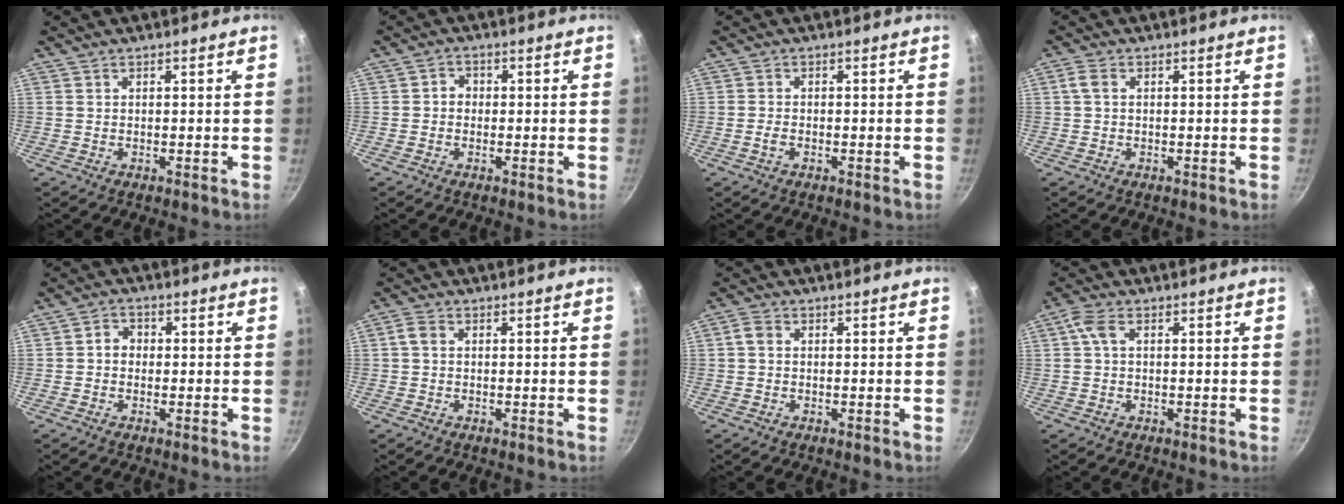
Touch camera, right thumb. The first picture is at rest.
{"total": 2.2, "force": [-0.2, 1.9, 1.0], "torque": [-0.007, 0.008, -0.007]}
{"total": 1.3, "force": [-0.6, 0.8, 0.8], "torque": [-0.024, 0.007, -0.012]}
{"total": 2.2, "force": [0.4, 1.4, 1.6], "torque": [-0.037, 0.006, 0.007]}
{"total": 3.0, "force": [-0.1, 2.6, 1.5], "torque": [-0.011, 0.009, -0.006]}
{"total": 2.2, "force": [0.3, 1.7, 1.5], "torque": [-0.031, 0.008, 0.002]}
{"total": 2.1, "force": [0.2, 1.7, 1.3], "torque": [-0.026, 0.008, 0.001]}
{"total": 3.2, "force": [0.7, 1.8, 2.6], "torque": [-0.060, 0.013, 0.012]}